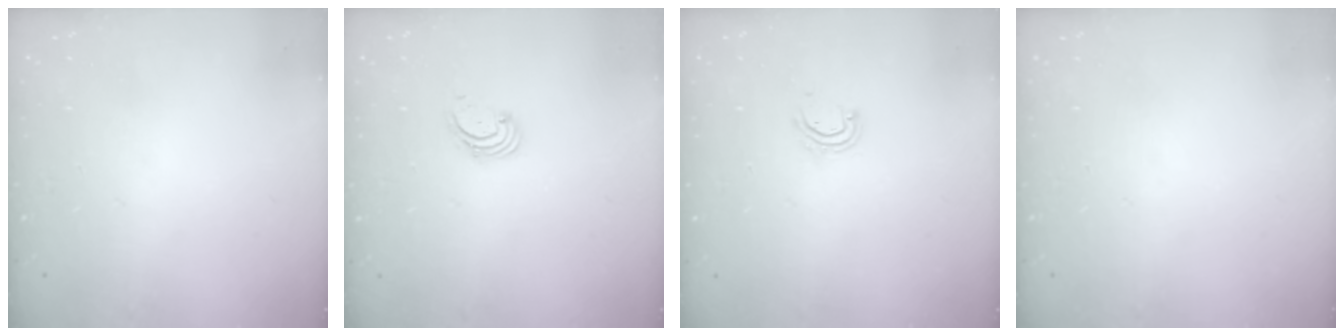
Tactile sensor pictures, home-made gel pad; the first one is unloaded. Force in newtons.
{"total": 1.6, "press": 1.6, "slide": 0.2}
{"total": 2.7, "press": 2.7, "slide": 0.2}
{"total": 0.0}